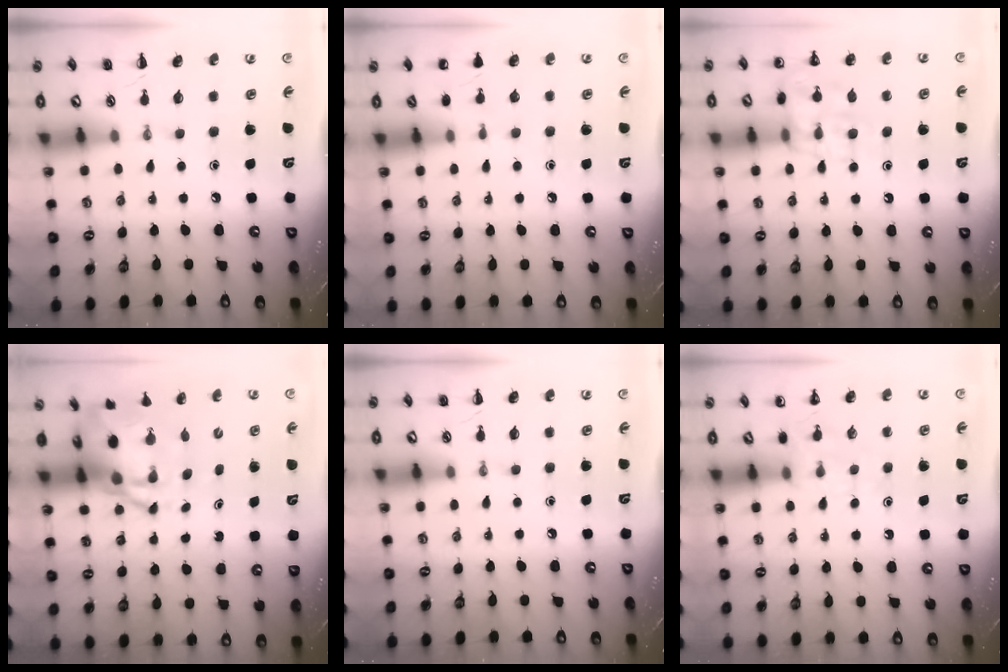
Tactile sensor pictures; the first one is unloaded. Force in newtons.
{"total": 5.7, "press": 5.4, "slide": 1.8}
{"total": 14.5, "press": 14.4, "slide": 1.9}
{"total": 6.6, "press": 6.3, "slide": 1.6}
{"total": 0.0}
{"total": 6.5, "press": 6.3, "slide": 1.7}